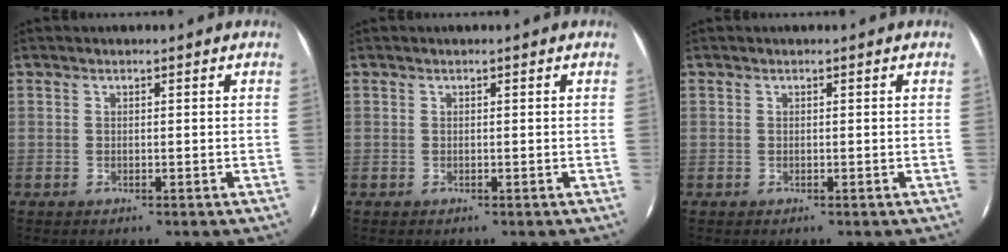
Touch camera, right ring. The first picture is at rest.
{"total": 0.0}
{"total": 0.0}